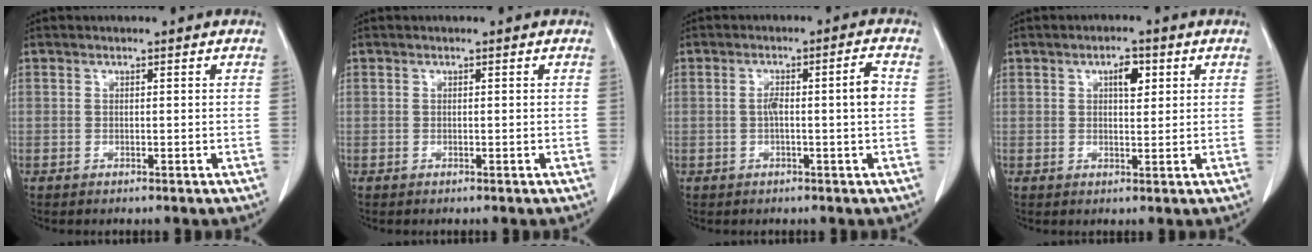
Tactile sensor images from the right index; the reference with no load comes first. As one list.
[{"total": 0.0}, {"total": 5.0, "force": [-0.1, 0.0, 5.0], "torque": [-0.089, 0.014, 0.001]}, {"total": 3.2, "force": [1.3, 1.3, 2.6], "torque": [-0.042, 0.002, 0.020]}]